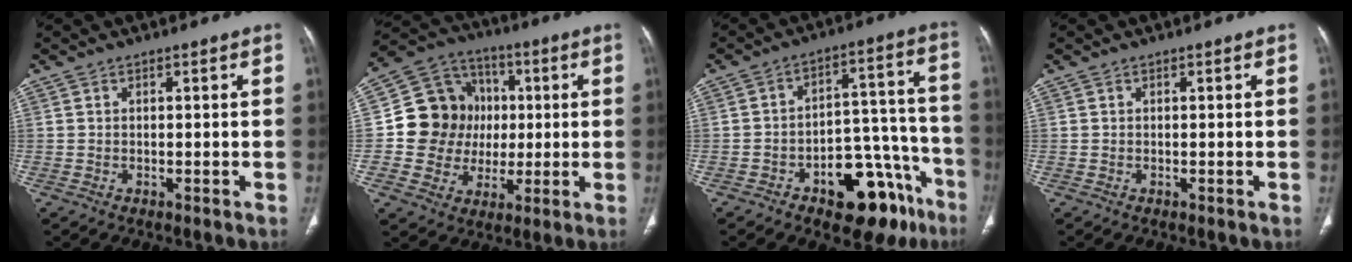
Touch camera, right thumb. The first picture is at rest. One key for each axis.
{"total": 15.5, "fx": 0.8, "fy": 14.0, "fz": 6.6, "tx": -0.076, "ty": 0.026, "tz": 0.021}
{"total": 18.2, "fx": -10.2, "fy": 9.2, "fz": 11.9, "tx": -0.091, "ty": 0.094, "tz": -0.137}
{"total": 0.0}